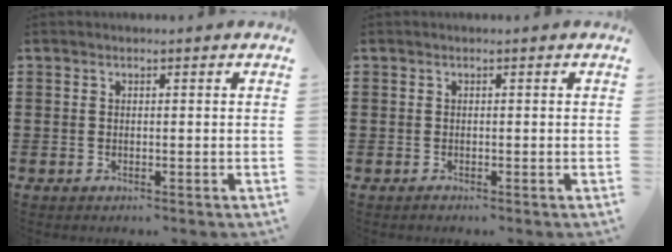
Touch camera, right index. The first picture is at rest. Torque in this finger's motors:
{"motor_torque": [0.89, 0.81, -1.01, -0.19]}